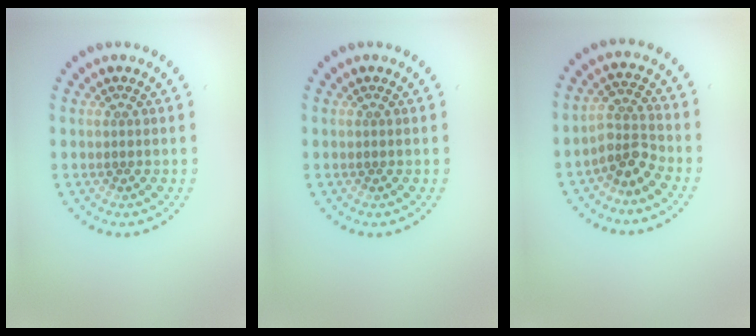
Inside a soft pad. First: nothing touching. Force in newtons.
{"total": 0.0}
{"total": 2.7, "press": 2.0, "slide": 1.9}